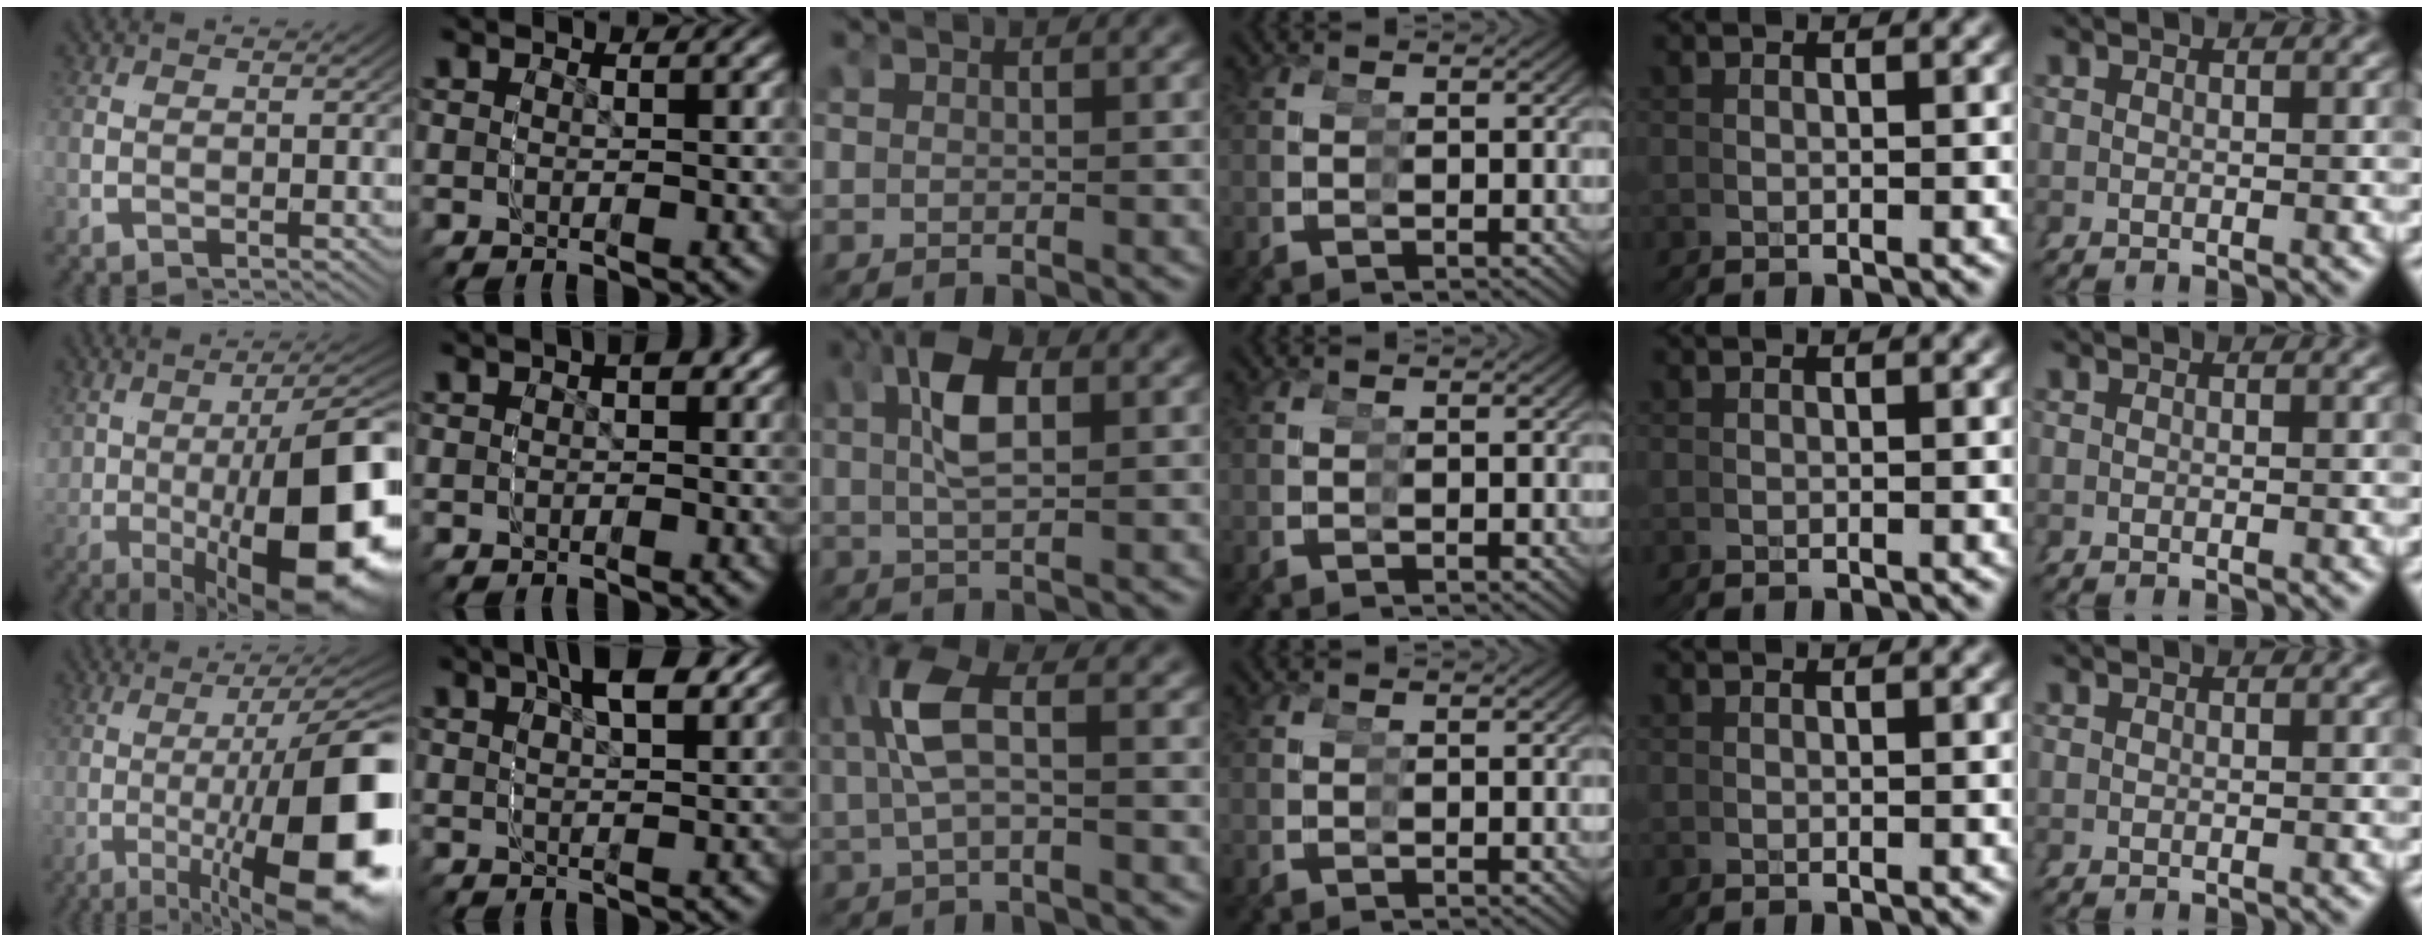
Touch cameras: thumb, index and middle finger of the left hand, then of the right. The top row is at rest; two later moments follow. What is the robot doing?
{"motion": "grasp_and_lifting", "object": "screwdriver"}